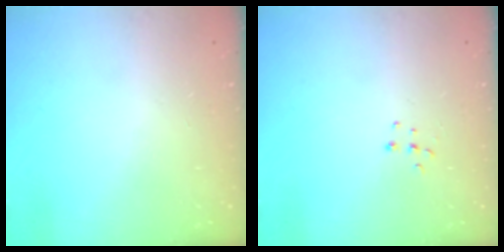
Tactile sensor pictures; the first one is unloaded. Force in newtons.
{"total": 5.2, "press": 5.1, "slide": 0.4}